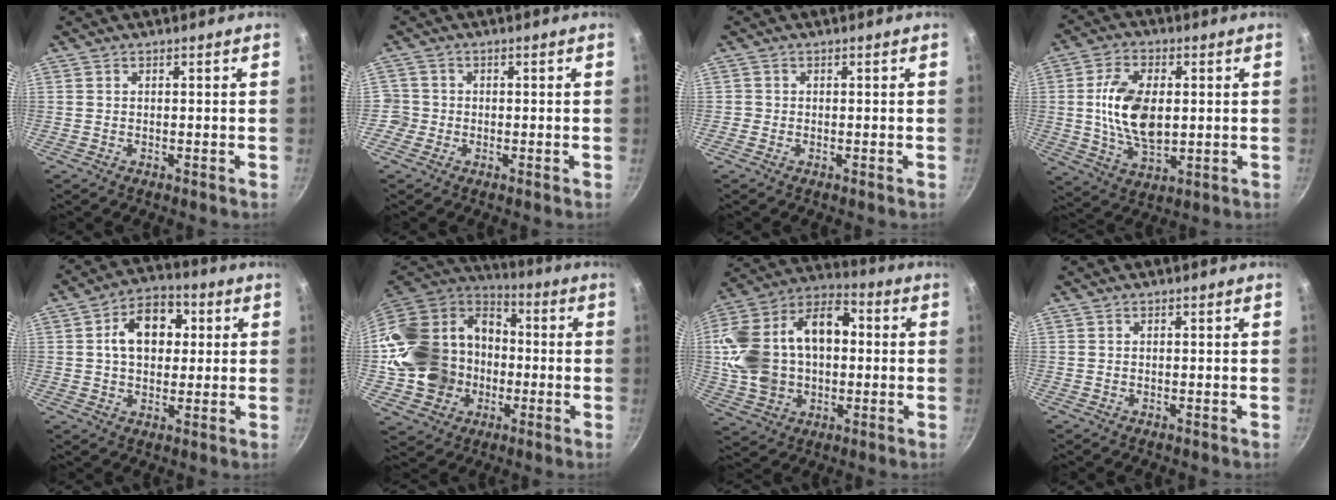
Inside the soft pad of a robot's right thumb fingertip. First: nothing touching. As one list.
[{"total": 3.2, "force": [-1.1, 3.0, 0.4], "torque": [0.009, 0.016, -0.024]}, {"total": 0.6, "force": [-0.3, 0.6, 0.1], "torque": [0.000, 0.000, -0.008]}, {"total": 13.3, "force": [1.0, 7.6, 10.8], "torque": [-0.186, -0.002, 0.020]}, {"total": 11.6, "force": [2.2, 8.2, 8.0], "torque": [-0.086, 0.014, 0.022]}, {"total": 25.7, "force": [-3.2, 21.7, 13.4], "torque": [-0.252, 0.060, -0.038]}, {"total": 23.4, "force": [1.3, 16.1, 17.0], "torque": [-0.305, 0.049, 0.021]}, {"total": 0.0}]